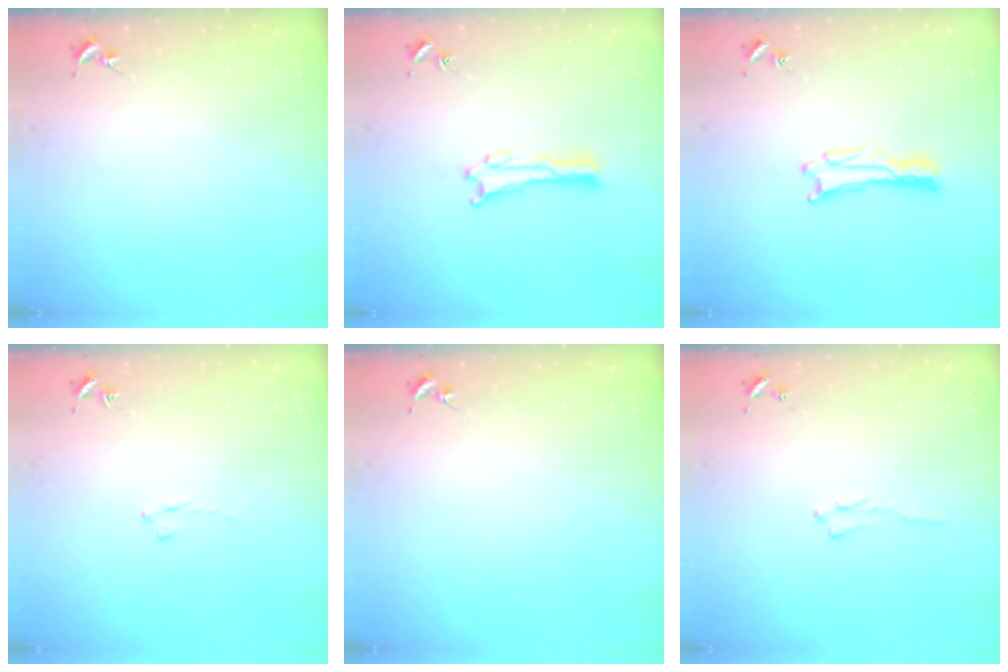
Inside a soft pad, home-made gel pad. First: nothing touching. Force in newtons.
{"total": 0.0}
{"total": 0.9, "press": 0.8, "slide": 0.1}
{"total": 0.8, "press": 0.7, "slide": 0.2}
{"total": 0.0}
{"total": 0.6, "press": 0.6, "slide": 0.1}